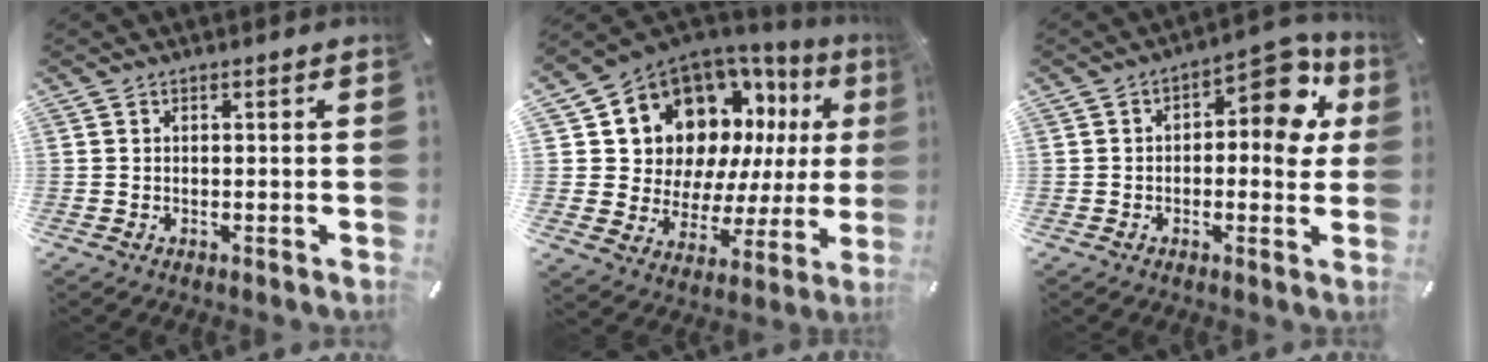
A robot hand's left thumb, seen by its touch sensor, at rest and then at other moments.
{"total": 14.6, "force": [8.9, 10.1, 5.6], "torque": [-0.094, -0.091, 0.167]}
{"total": 11.5, "force": [4.1, 5.5, 9.2], "torque": [-0.106, -0.033, 0.064]}